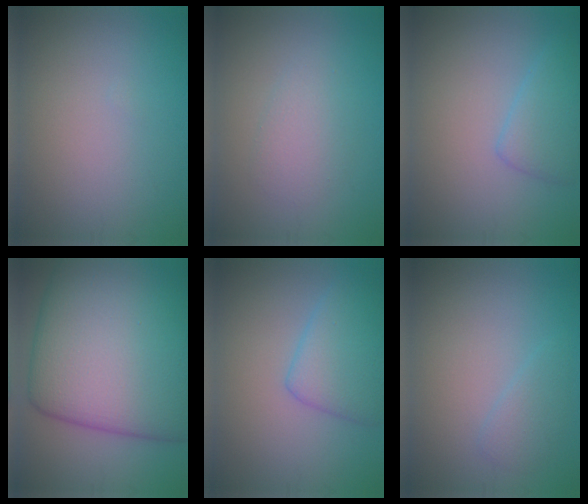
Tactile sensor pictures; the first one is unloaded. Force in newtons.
{"total": 2.2, "press": 2.2, "slide": 0.1}
{"total": 2.8, "press": 2.8, "slide": 0.2}
{"total": 18.3, "press": 18.2, "slide": 0.4}
{"total": 4.5, "press": 4.5, "slide": 0.2}
{"total": 1.6, "press": 1.6, "slide": 0.2}